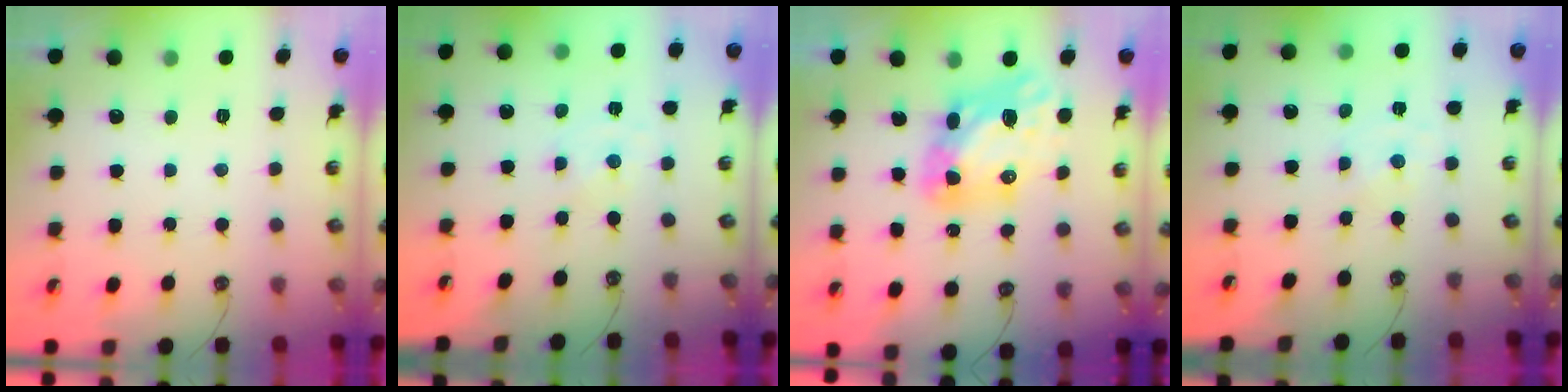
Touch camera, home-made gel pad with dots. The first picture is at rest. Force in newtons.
{"total": 0.0}
{"total": 11.5, "press": 11.5, "slide": 1.1}
{"total": 0.0}